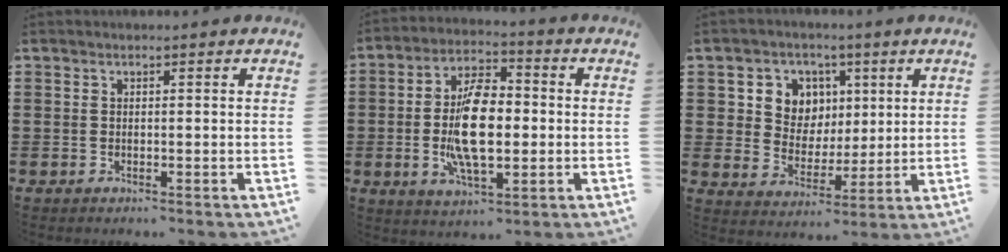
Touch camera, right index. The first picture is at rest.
{"total": 11.4, "force": [-1.0, 5.2, 10.1], "torque": [-0.200, 0.002, -0.022]}
{"total": 7.0, "force": [2.4, 6.5, 1.4], "torque": [-0.050, 0.003, 0.041]}